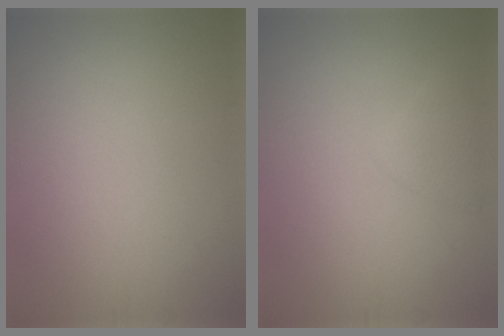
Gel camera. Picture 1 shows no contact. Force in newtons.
{"total": 1.5, "press": 1.5, "slide": 0.1}